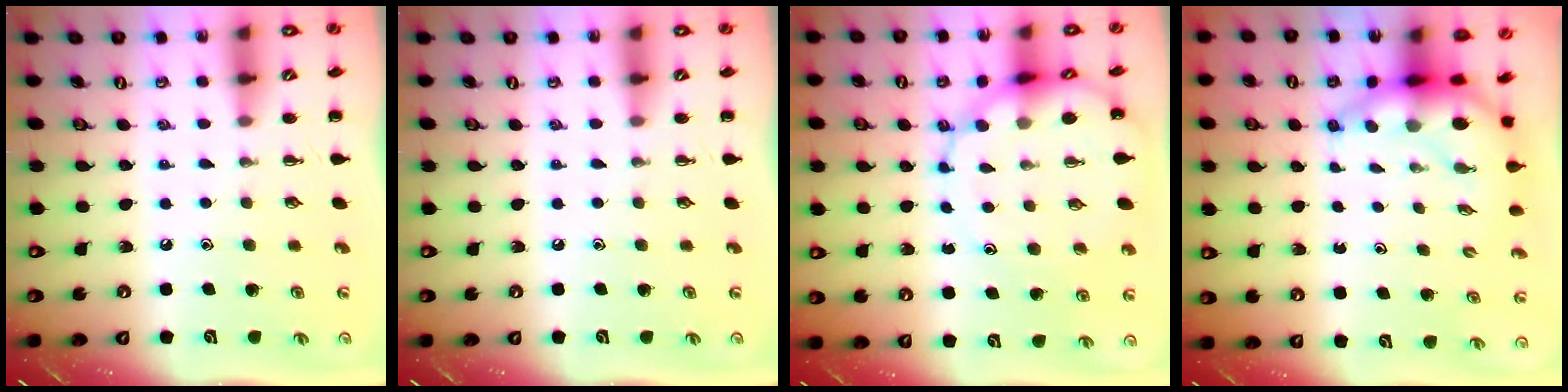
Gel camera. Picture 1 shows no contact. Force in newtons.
{"total": 0.0}
{"total": 11.1, "press": 10.9, "slide": 2.1}
{"total": 6.5, "press": 6.3, "slide": 1.8}